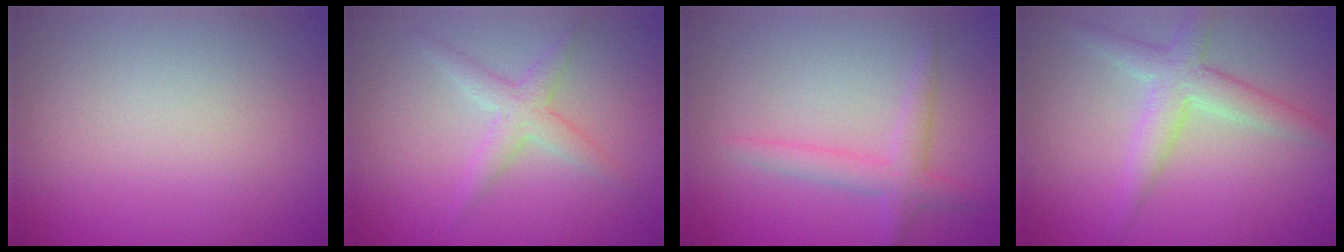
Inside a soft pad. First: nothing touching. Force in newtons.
{"total": 2.3, "press": 2.3, "slide": 0.1}
{"total": 2.3, "press": 2.3, "slide": 0.1}
{"total": 3.5, "press": 3.5, "slide": 0.1}